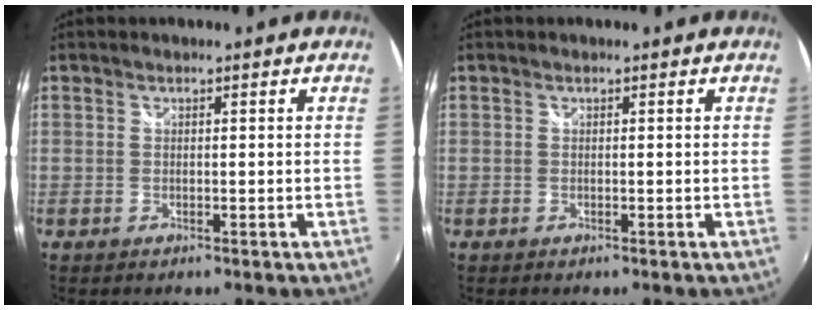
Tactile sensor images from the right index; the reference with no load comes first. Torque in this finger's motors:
{"motor_torque": [0.00, 0.00, -0.05, 0.00]}